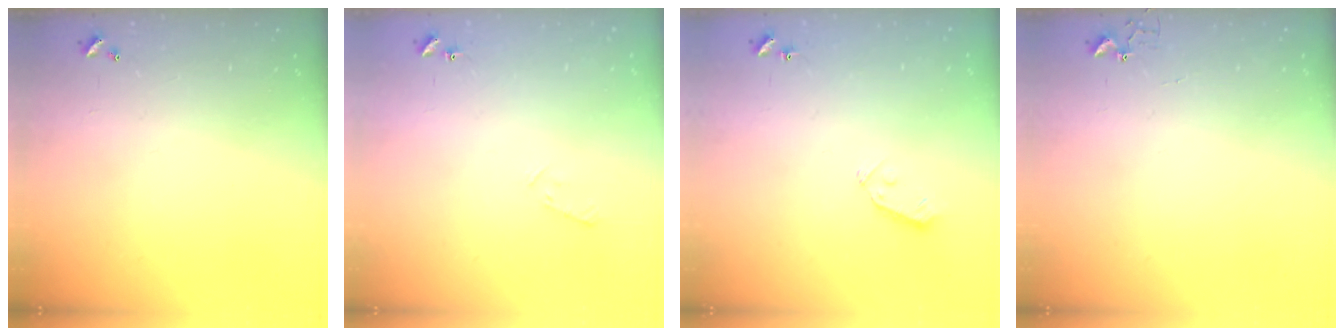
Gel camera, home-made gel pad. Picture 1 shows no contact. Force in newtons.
{"total": 5.3, "press": 5.2, "slide": 0.9}
{"total": 3.6, "press": 3.4, "slide": 0.9}
{"total": 2.7, "press": 2.7, "slide": 0.3}